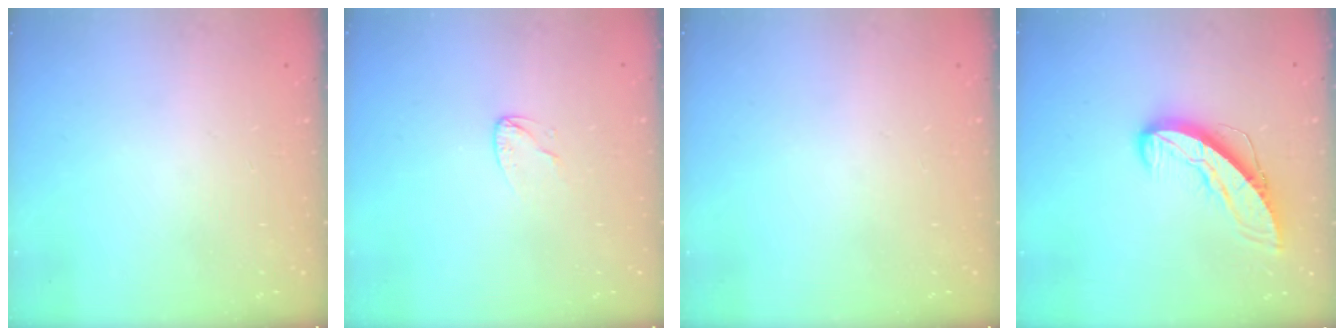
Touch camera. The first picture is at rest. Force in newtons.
{"total": 3.7, "press": 3.7, "slide": 0.5}
{"total": 0.0}
{"total": 9.1, "press": 9.0, "slide": 1.1}